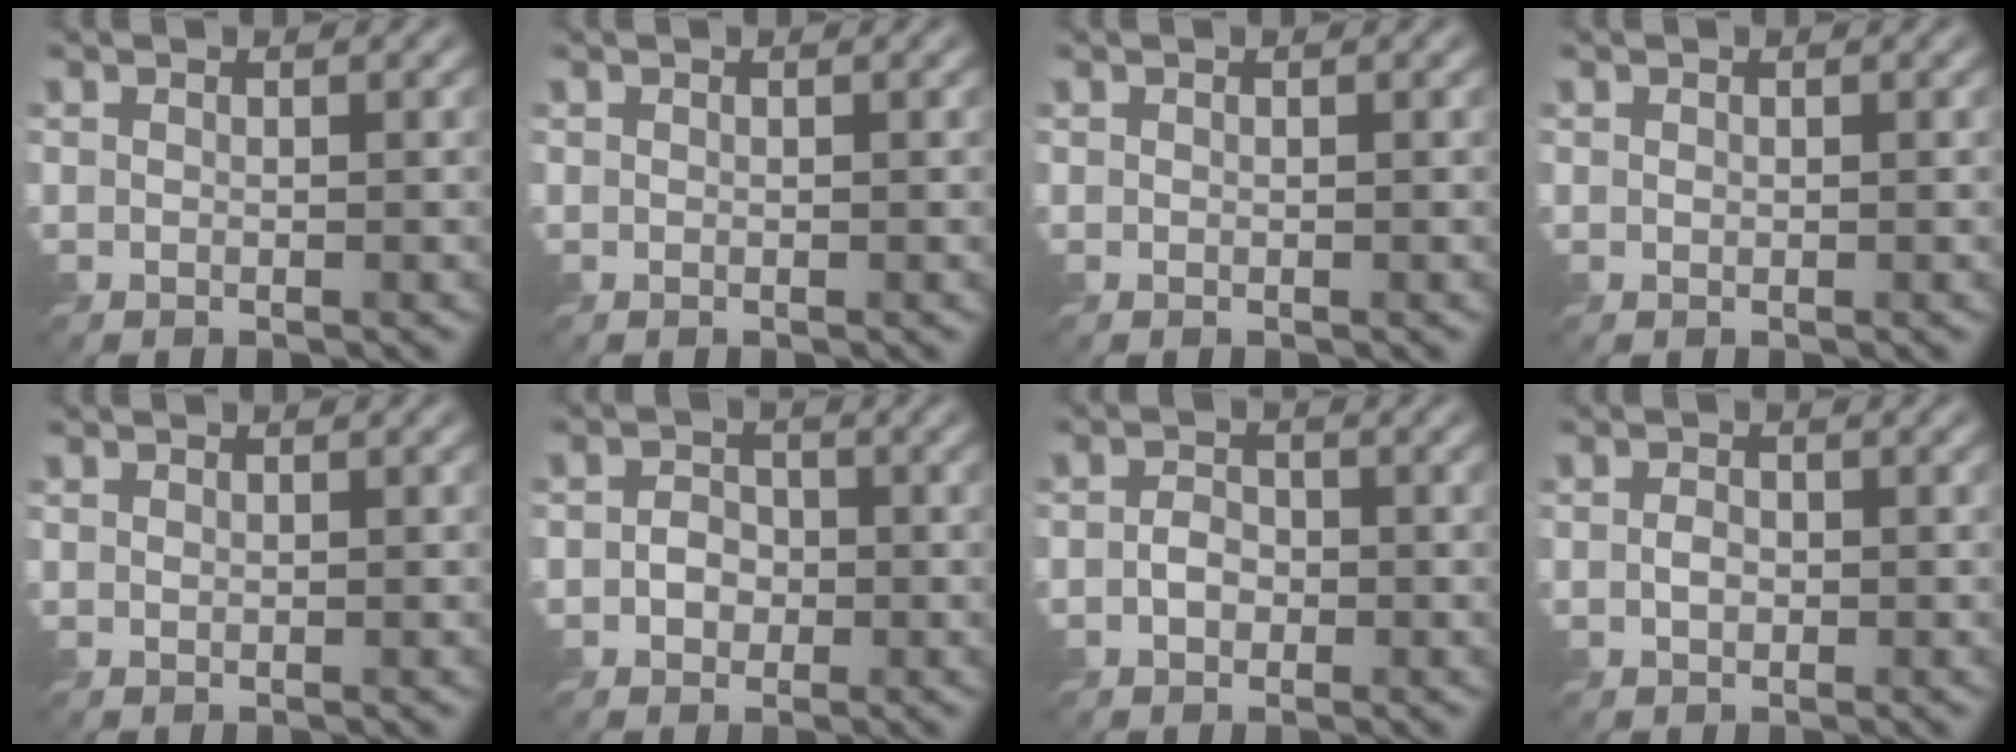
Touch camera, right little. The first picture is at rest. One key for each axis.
{"total": 0.0}
{"total": 0.0}
{"total": 0.0}
{"total": 0.0}
{"total": 2.2, "fx": -0.8, "fy": 1.8, "fz": 0.9, "tx": -0.010, "ty": -0.001, "tz": -0.021}
{"total": 2.0, "fx": -0.8, "fy": 1.5, "fz": 1.0, "tx": -0.017, "ty": 0.000, "tz": -0.021}
{"total": 1.3, "fx": -0.5, "fy": 0.9, "fz": 0.8, "tx": -0.015, "ty": -0.001, "tz": -0.012}